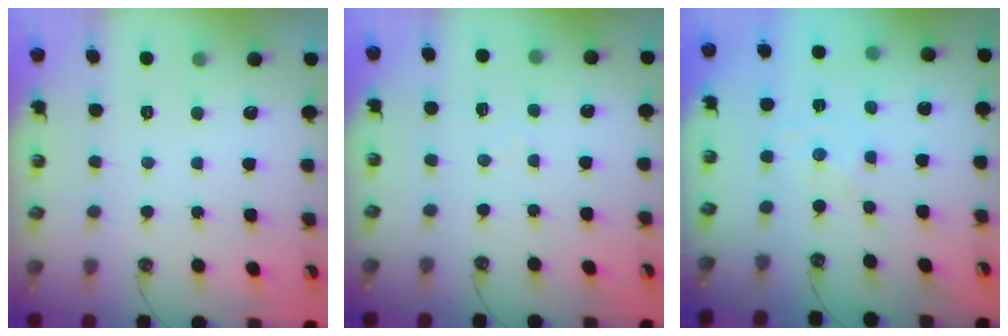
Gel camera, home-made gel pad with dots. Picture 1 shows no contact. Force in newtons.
{"total": 3.8, "press": 3.7, "slide": 0.5}
{"total": 0.7, "press": 0.7, "slide": 0.2}